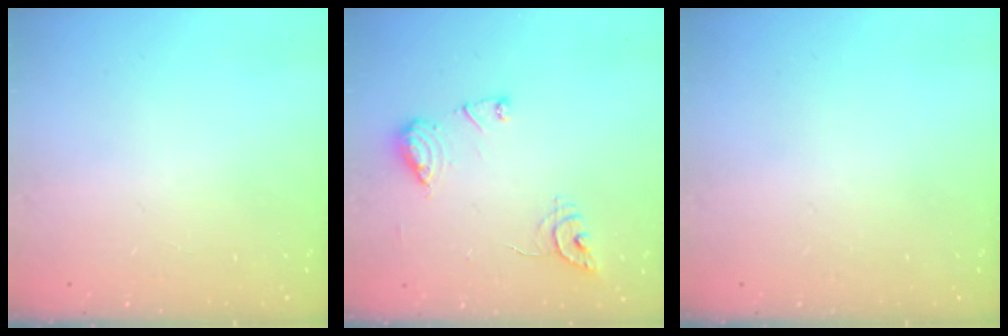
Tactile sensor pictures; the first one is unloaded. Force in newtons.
{"total": 10.8, "press": 10.8, "slide": 0.5}
{"total": 0.0}